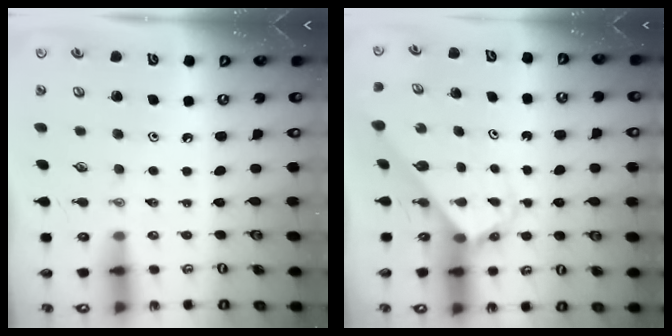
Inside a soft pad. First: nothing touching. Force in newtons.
{"total": 2.9, "press": 2.9, "slide": 0.2}